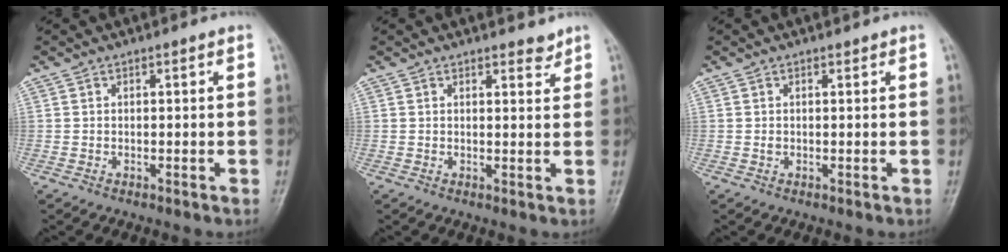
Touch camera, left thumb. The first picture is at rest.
{"total": 2.0, "force": [1.8, 0.8, 0.6], "torque": [0.006, -0.013, 0.021]}
{"total": 0.6, "force": [0.2, 0.5, 0.3], "torque": [-0.001, 0.000, 0.004]}